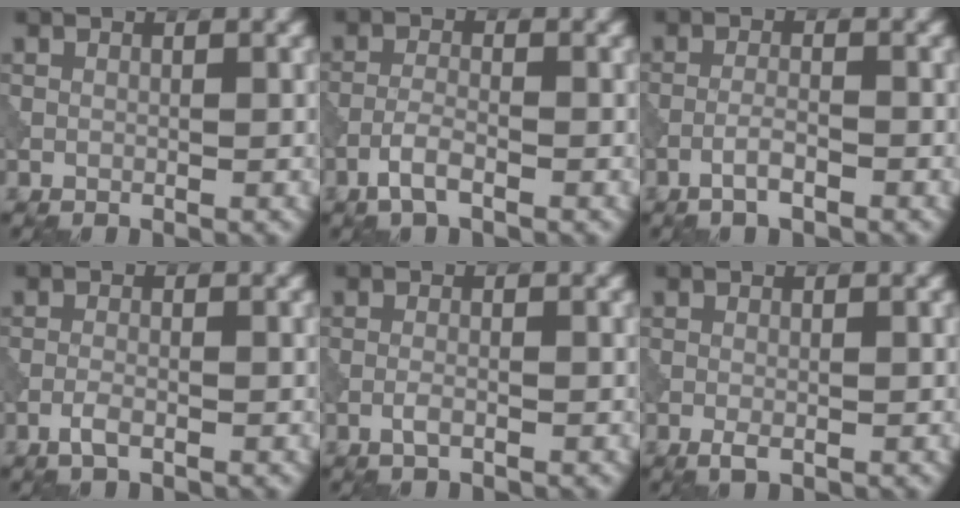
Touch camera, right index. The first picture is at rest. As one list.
[{"total": 2.3, "force": [-1.5, 0.6, 1.7], "torque": [-0.038, 0.004, -0.035]}, {"total": 1.9, "force": [-1.2, 0.3, 1.4], "torque": [-0.025, 0.007, -0.027]}, {"total": 1.5, "force": [-0.9, 0.4, 1.1], "torque": [-0.025, 0.001, -0.022]}, {"total": 1.1, "force": [-0.7, 0.3, 0.9], "torque": [-0.021, 0.001, -0.017]}, {"total": 1.2, "force": [-0.6, 0.4, 0.9], "torque": [-0.021, -0.004, -0.012]}]